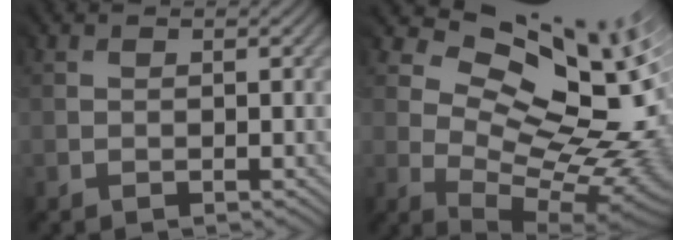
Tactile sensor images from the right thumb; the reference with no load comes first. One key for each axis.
{"total": 14.6, "fx": 5.4, "fy": 8.2, "fz": 10.9, "tx": -0.150, "ty": 0.013, "tz": 0.106}